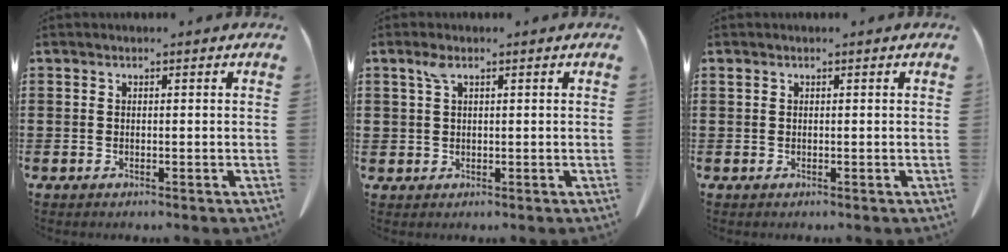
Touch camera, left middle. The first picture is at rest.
{"total": 2.0, "force": [0.9, 1.2, 1.4], "torque": [-0.033, 0.004, 0.017]}
{"total": 0.0}